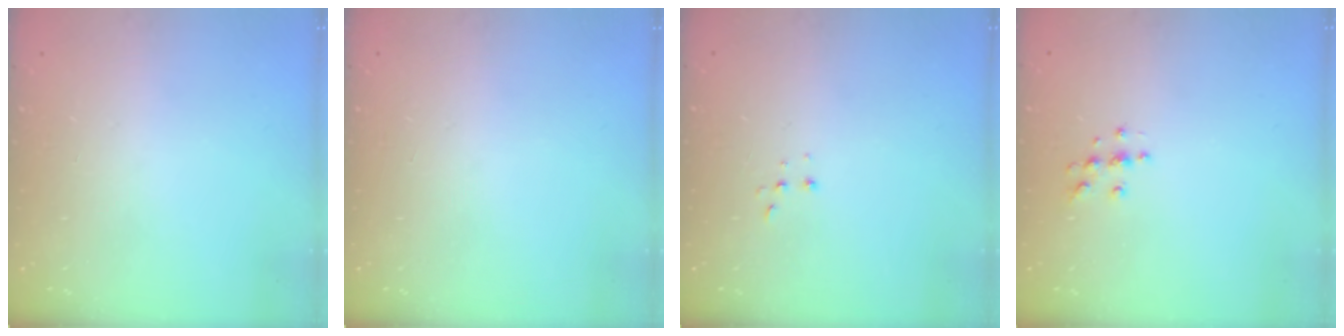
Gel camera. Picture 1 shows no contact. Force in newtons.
{"total": 0.0}
{"total": 2.2, "press": 2.2, "slide": 0.5}
{"total": 4.9, "press": 4.8, "slide": 0.6}